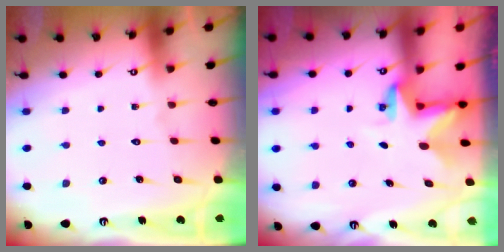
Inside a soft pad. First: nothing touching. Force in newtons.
{"total": 2.9, "press": 2.9, "slide": 0.3}